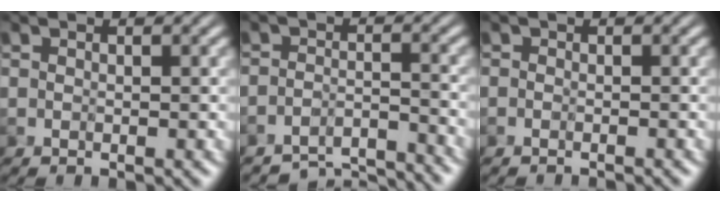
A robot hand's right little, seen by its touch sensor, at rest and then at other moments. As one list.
[{"total": 5.9, "force": [-5.7, 0.9, 1.2], "torque": [-0.011, -0.007, -0.085]}, {"total": 1.3, "force": [-1.3, 0.0, -0.1], "torque": [0.007, -0.009, -0.018]}]